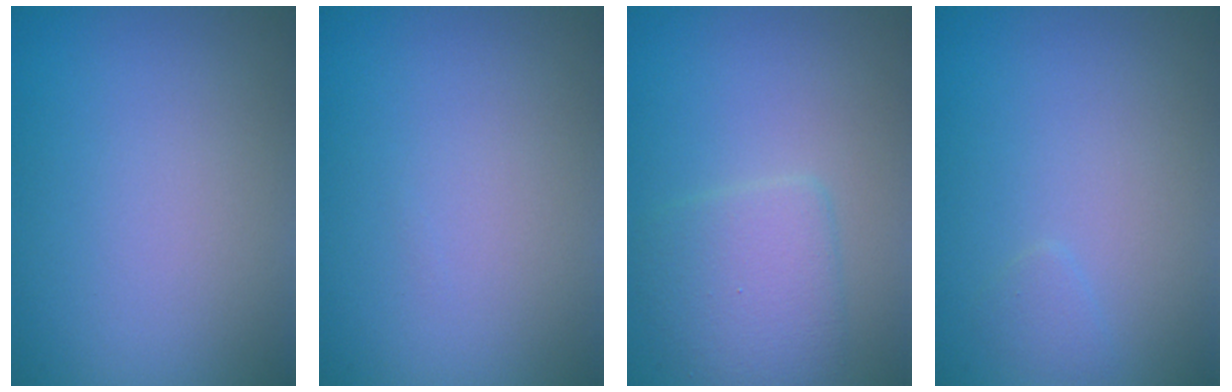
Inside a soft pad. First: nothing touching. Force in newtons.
{"total": 0.0}
{"total": 3.3, "press": 3.3, "slide": 0.1}
{"total": 0.7, "press": 0.7, "slide": 0.1}